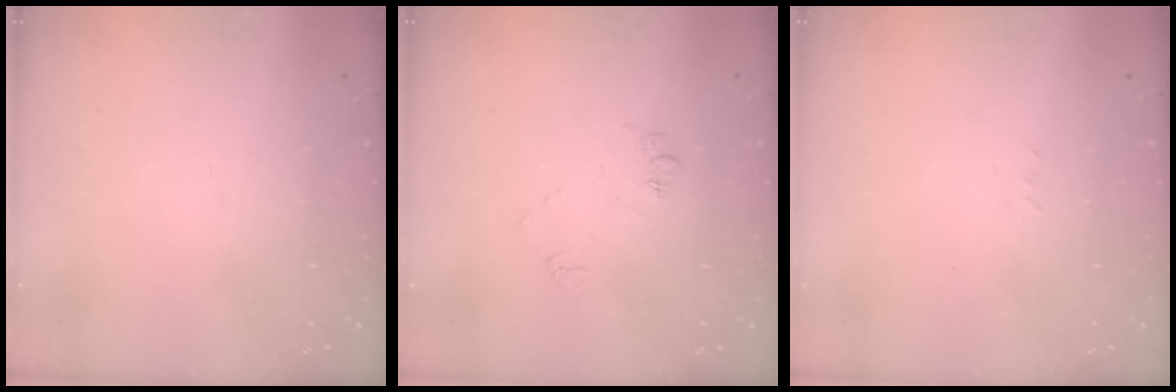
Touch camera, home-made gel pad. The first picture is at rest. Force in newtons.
{"total": 6.4, "press": 6.4, "slide": 0.7}
{"total": 2.6, "press": 2.6, "slide": 0.4}